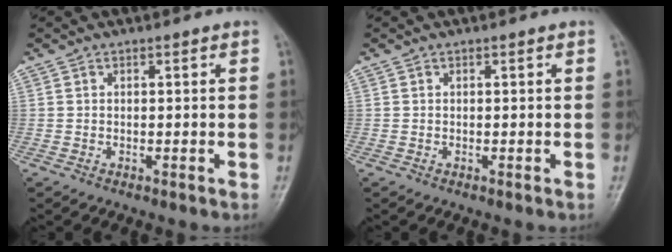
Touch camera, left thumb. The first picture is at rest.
{"total": 0.0}